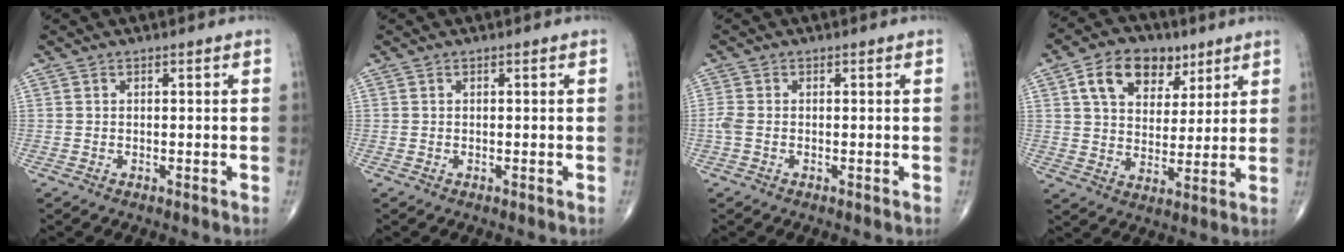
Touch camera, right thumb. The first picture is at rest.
{"total": 0.0}
{"total": 1.8, "force": [-0.5, 1.0, 1.5], "torque": [-0.044, -0.003, -0.015]}
{"total": 13.0, "force": [6.1, 8.8, 7.4], "torque": [-0.090, -0.013, 0.107]}